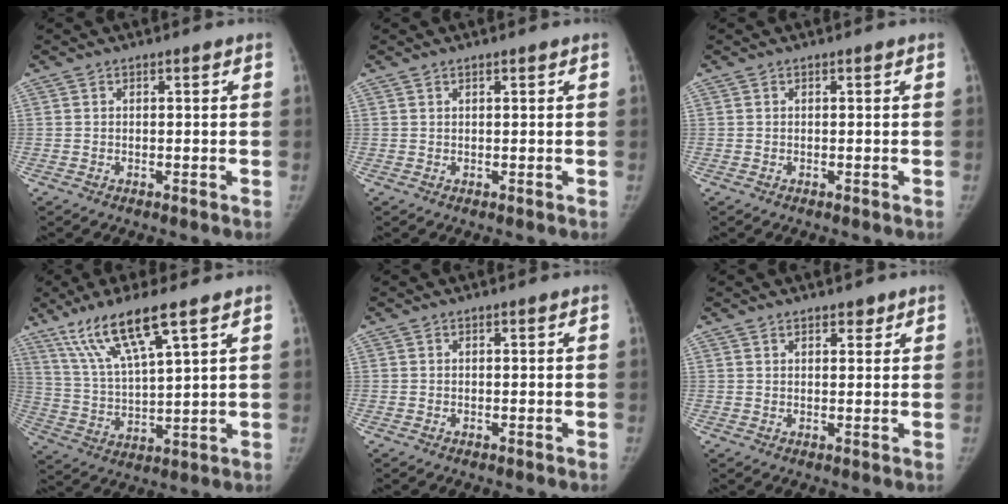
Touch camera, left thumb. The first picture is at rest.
{"total": 0.5, "force": [0.4, 0.1, 0.3], "torque": [-0.006, -0.001, 0.007]}
{"total": 0.0}
{"total": 13.4, "force": [8.4, 2.1, 10.2], "torque": [-0.204, -0.029, 0.172]}
{"total": 0.0}
{"total": 2.4, "force": [1.8, 1.2, 1.1], "torque": [-0.001, -0.009, 0.024]}